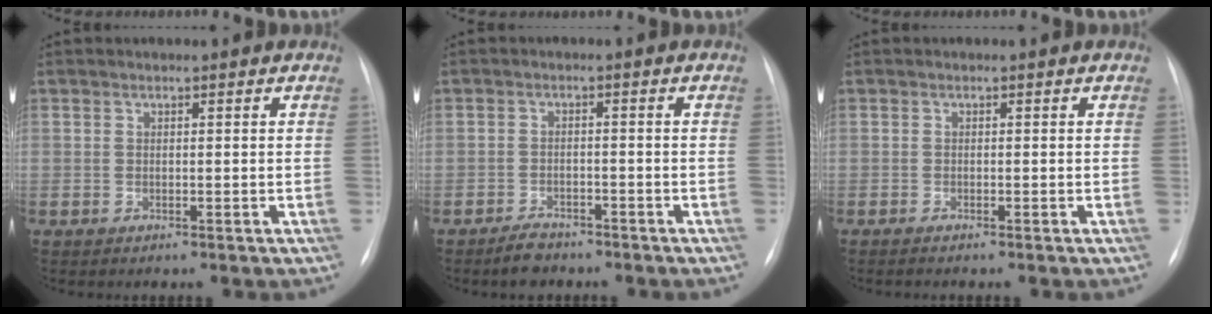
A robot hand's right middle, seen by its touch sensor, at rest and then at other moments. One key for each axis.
{"total": 3.0, "fx": -2.5, "fy": 1.3, "fz": 1.0, "tx": -0.022, "ty": 0.001, "tz": -0.038}
{"total": 0.6, "fx": -0.5, "fy": -0.1, "fz": 0.4, "tx": -0.007, "ty": 0.000, "tz": -0.006}